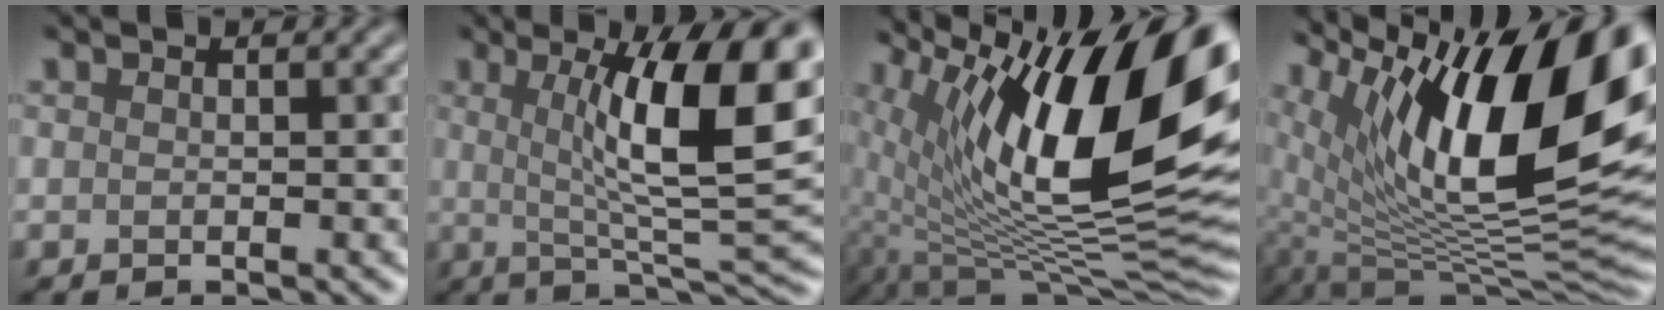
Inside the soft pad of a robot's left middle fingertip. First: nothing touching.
{"total": 12.2, "force": [2.5, 2.8, 11.6], "torque": [-0.164, 0.007, 0.040]}
{"total": 16.6, "force": [4.7, 6.2, 14.6], "torque": [-0.240, -0.001, 0.080]}
{"total": 16.8, "force": [6.3, 6.5, 14.1], "torque": [-0.225, 0.006, 0.107]}